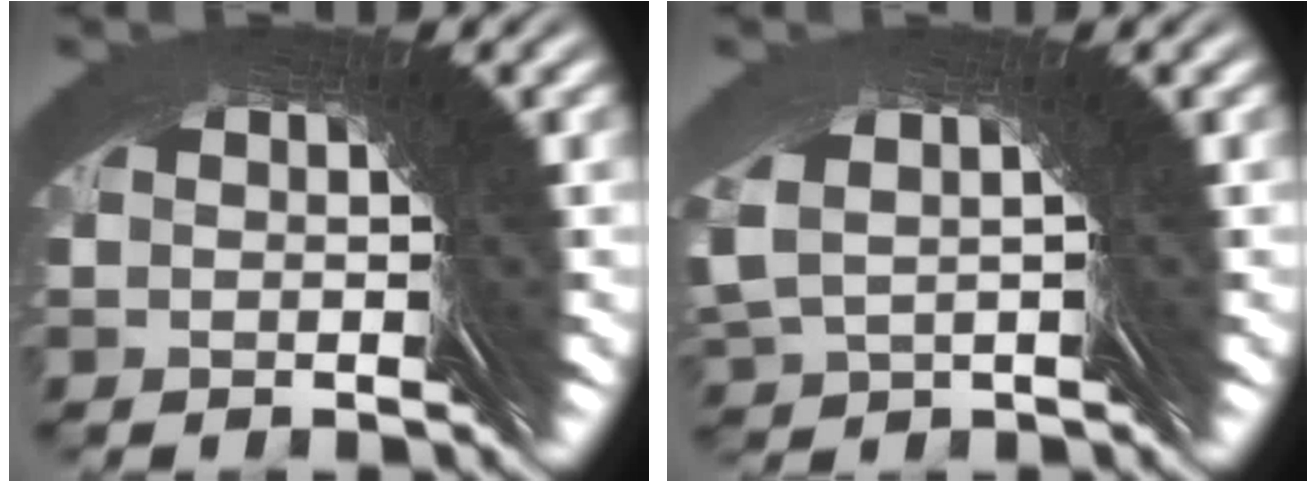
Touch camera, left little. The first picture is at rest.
{"total": 2.7, "force": [2.4, -0.3, 1.1], "torque": [-0.028, 0.020, 0.034]}